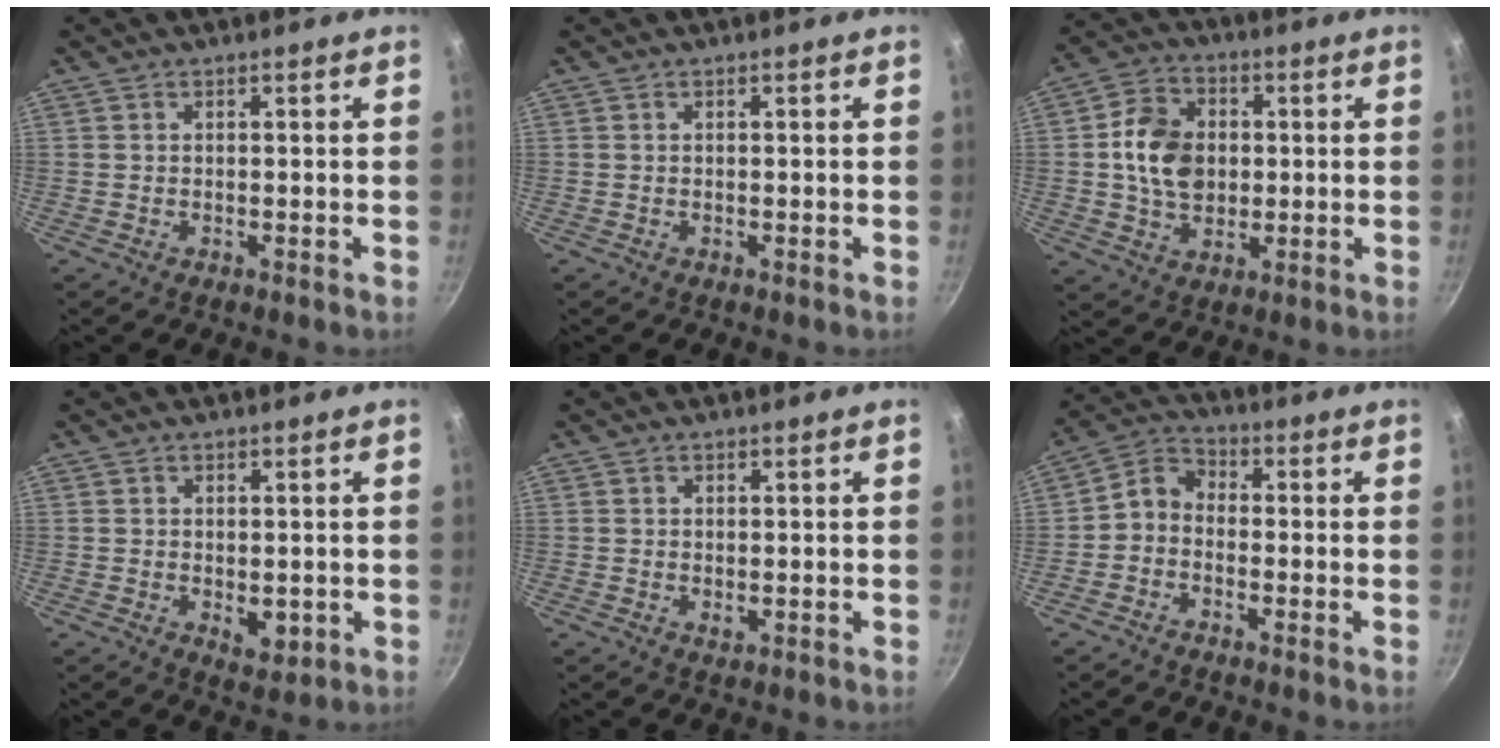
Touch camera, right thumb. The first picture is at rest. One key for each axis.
{"total": 0.0}
{"total": 11.6, "fx": 0.9, "fy": 9.0, "fz": 7.2, "tx": -0.101, "ty": 0.010, "tz": 0.011}
{"total": 3.9, "fx": -0.3, "fy": 2.6, "fz": 2.9, "tx": -0.038, "ty": -0.010, "tz": 0.000}
{"total": 1.2, "fx": 0.4, "fy": 0.9, "fz": 0.7, "tx": -0.010, "ty": -0.002, "tz": 0.006}
{"total": 5.0, "fx": -1.5, "fy": 3.9, "fz": 2.8, "tx": -0.047, "ty": 0.030, "tz": -0.048}